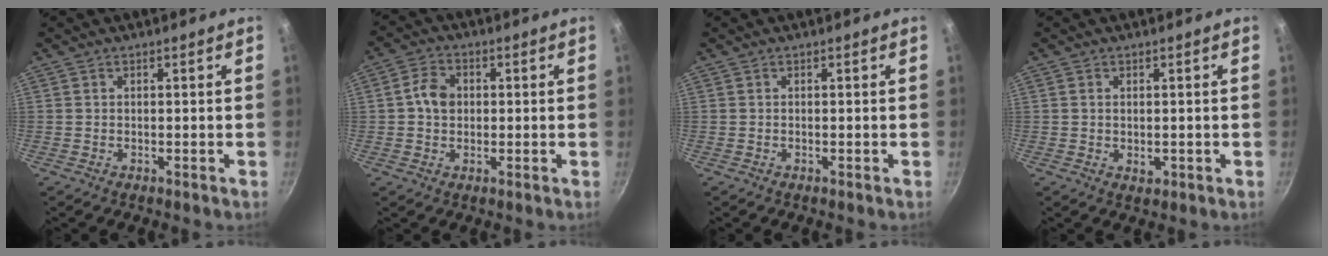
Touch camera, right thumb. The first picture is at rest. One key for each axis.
{"total": 5.2, "fx": 0.3, "fy": 4.2, "fz": 3.1, "tx": -0.040, "ty": 0.013, "tz": -0.003}
{"total": 0.0}
{"total": 1.9, "fx": 0.0, "fy": 1.3, "fz": 1.4, "tx": -0.019, "ty": -0.002, "tz": 0.001}